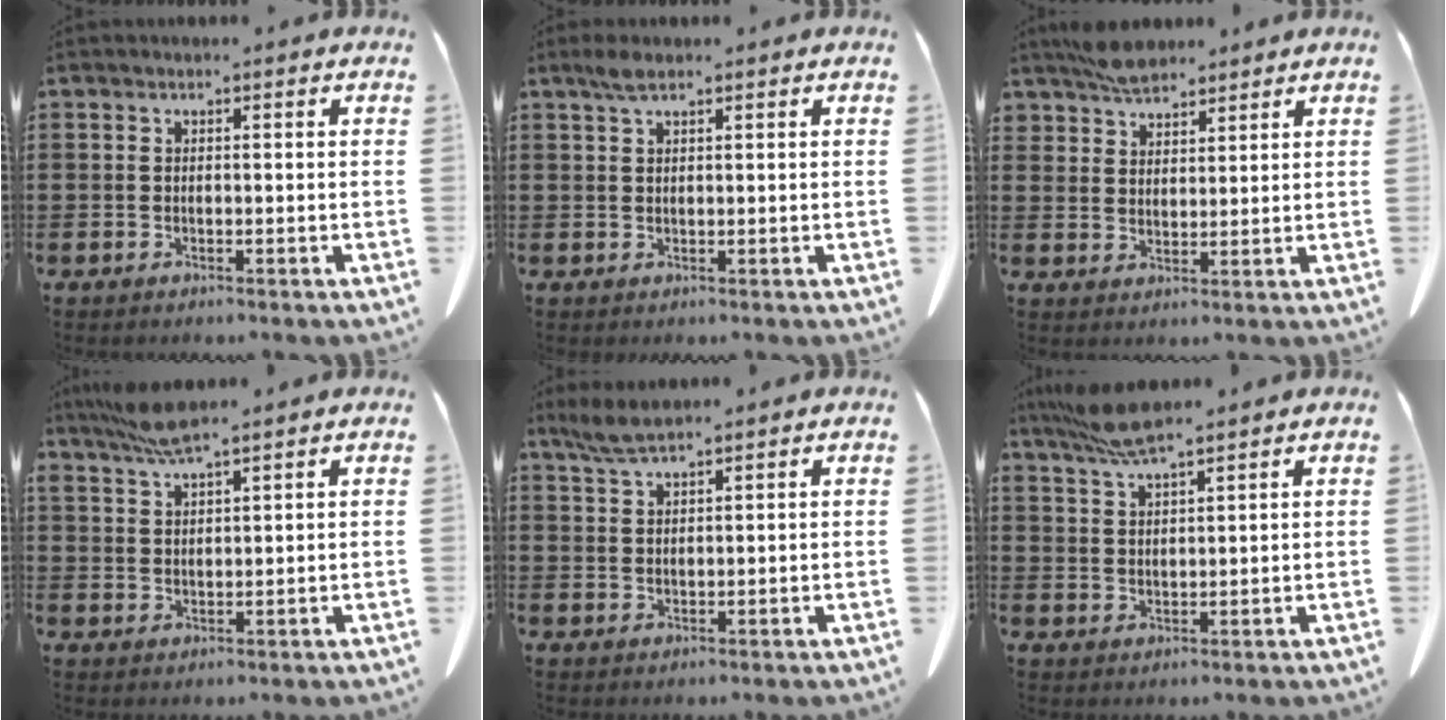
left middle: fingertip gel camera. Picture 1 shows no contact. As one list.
[{"total": 2.3, "force": [1.4, 0.6, 1.8], "torque": [-0.039, 0.004, 0.024]}, {"total": 4.8, "force": [4.4, 1.7, 0.9], "torque": [-0.030, -0.006, 0.086]}, {"total": 4.5, "force": [3.9, 0.4, 2.4], "torque": [-0.057, -0.008, 0.072]}, {"total": 3.3, "force": [2.7, 0.3, 1.9], "torque": [-0.044, -0.001, 0.050]}, {"total": 5.7, "force": [4.8, 0.7, 3.1], "torque": [-0.073, -0.008, 0.088]}]